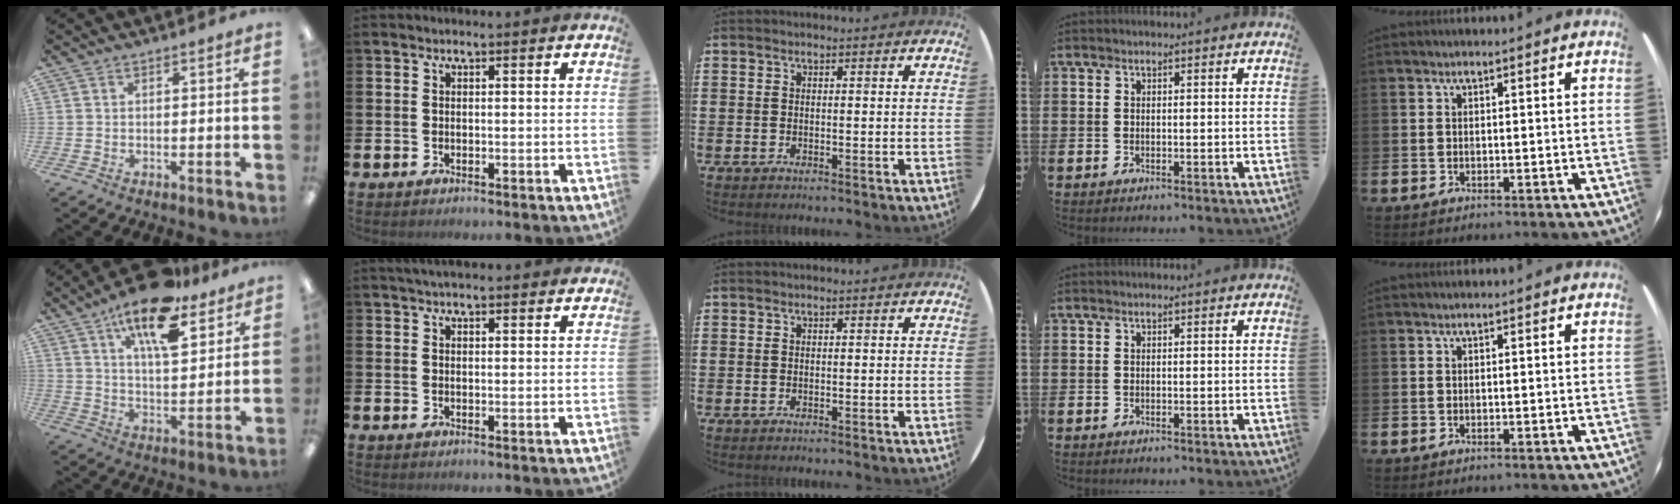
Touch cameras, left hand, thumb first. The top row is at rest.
{"thumb": {"total": 16.6, "force": [11.3, 6.1, 10.4], "torque": [-0.173, -0.051, 0.189]}, "index": {"total": 2.7, "force": [2.6, 0.4, 0.6], "torque": [-0.017, -0.003, 0.047]}}